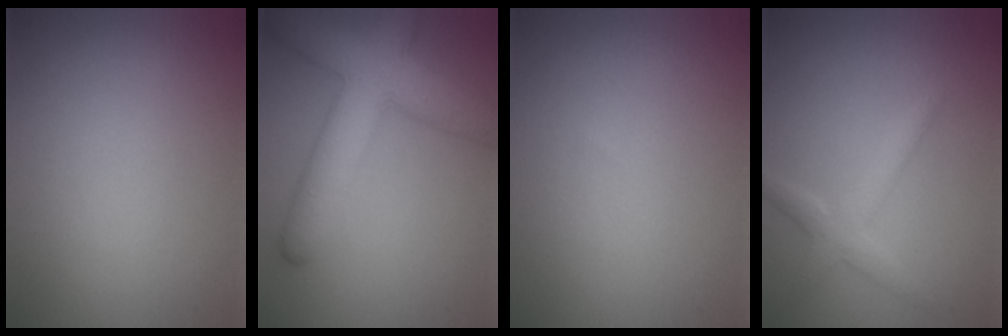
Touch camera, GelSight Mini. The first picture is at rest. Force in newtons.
{"total": 8.5, "press": 8.5, "slide": 0.4}
{"total": 0.0}
{"total": 2.5, "press": 2.5, "slide": 0.1}